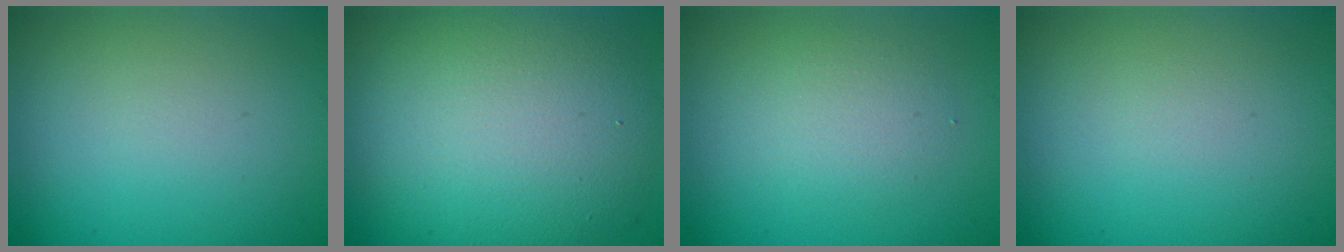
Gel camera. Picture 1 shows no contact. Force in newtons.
{"total": 10.7, "press": 10.7, "slide": 0.7}
{"total": 2.4, "press": 2.4, "slide": 0.1}
{"total": 0.0}